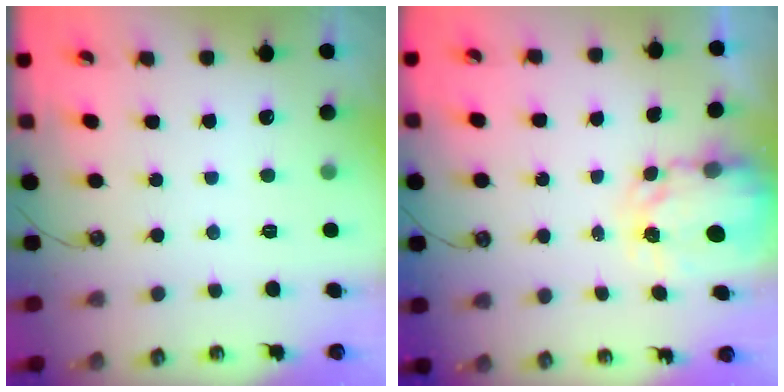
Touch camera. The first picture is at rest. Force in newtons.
{"total": 3.9, "press": 3.9, "slide": 0.4}